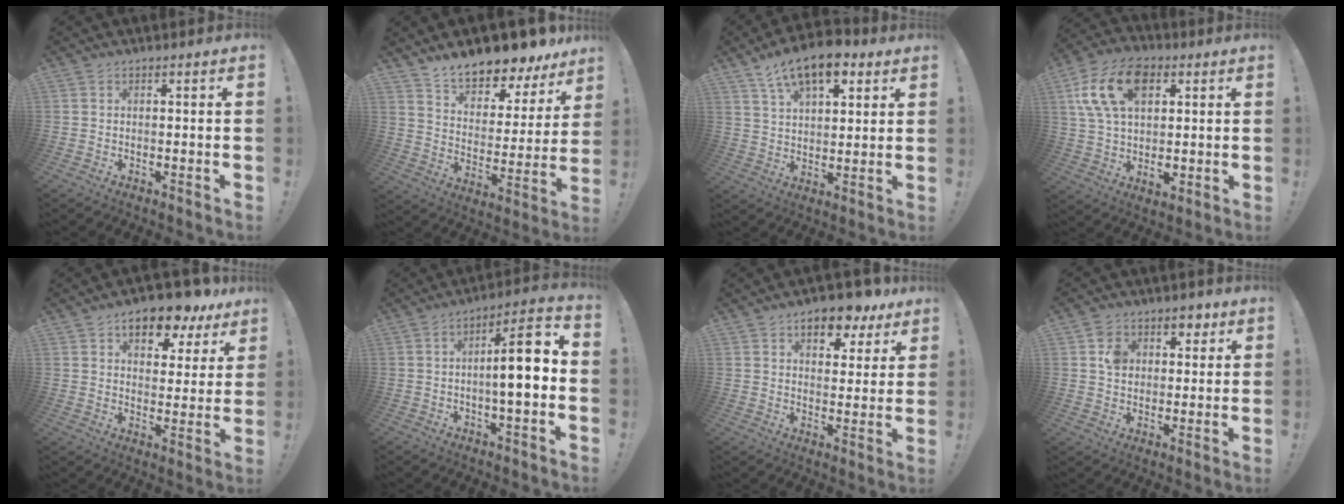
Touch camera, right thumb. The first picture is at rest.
{"total": 11.4, "force": [10.7, 2.7, 2.9], "torque": [-0.055, -0.101, 0.185]}
{"total": 13.3, "force": [8.2, 6.6, 8.2], "torque": [-0.140, -0.031, 0.149]}
{"total": 17.7, "force": [5.9, 11.8, 11.8], "torque": [-0.212, -0.017, 0.106]}
{"total": 11.2, "force": [7.6, 5.1, 6.3], "torque": [-0.096, -0.051, 0.133]}
{"total": 11.9, "force": [-0.8, 2.8, 11.5], "torque": [-0.167, 0.002, -0.023]}
{"total": 10.1, "force": [6.5, 5.3, 5.6], "torque": [-0.075, -0.041, 0.115]}
{"total": 7.8, "force": [3.5, 6.7, 2.1], "torque": [-0.020, -0.021, 0.063]}